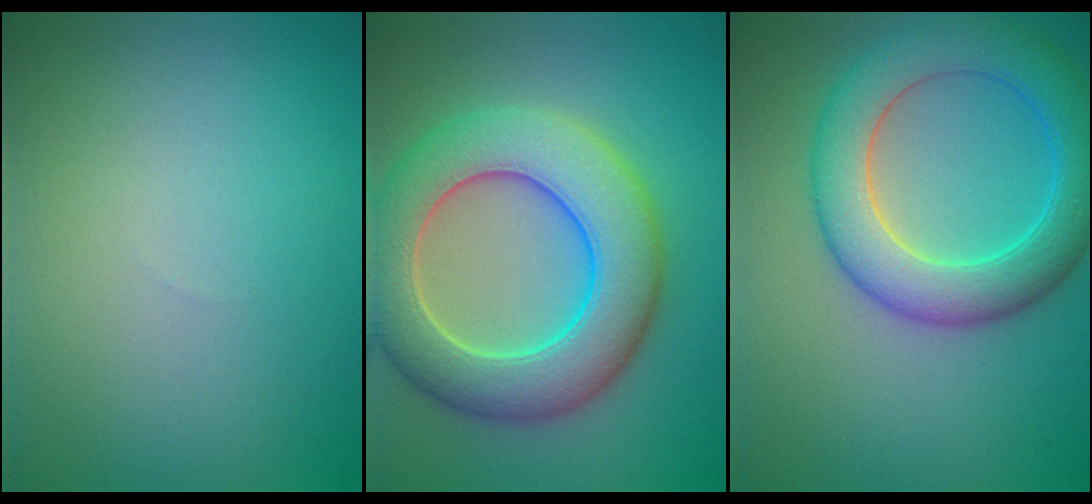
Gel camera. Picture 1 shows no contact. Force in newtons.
{"total": 9.1, "press": 9.1, "slide": 0.5}
{"total": 7.7, "press": 7.7, "slide": 0.1}